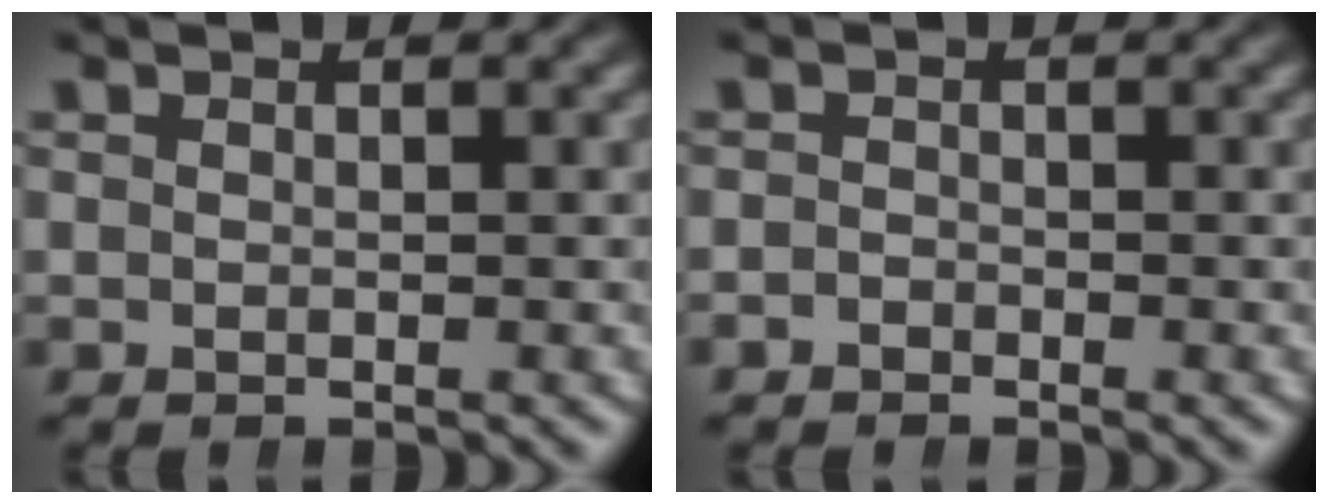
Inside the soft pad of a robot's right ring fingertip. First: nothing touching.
{"total": 1.4, "force": [-1.3, 0.4, -0.4], "torque": [0.018, -0.006, -0.021]}